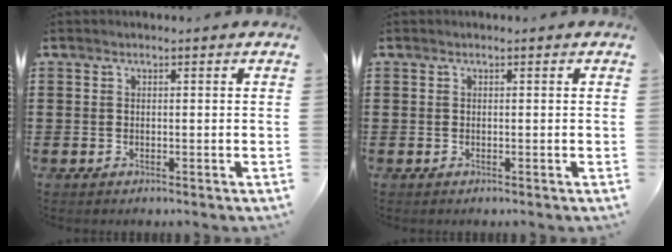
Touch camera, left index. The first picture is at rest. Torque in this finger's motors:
{"motor_torque": [0.00, 0.00, 0.00, 0.00]}